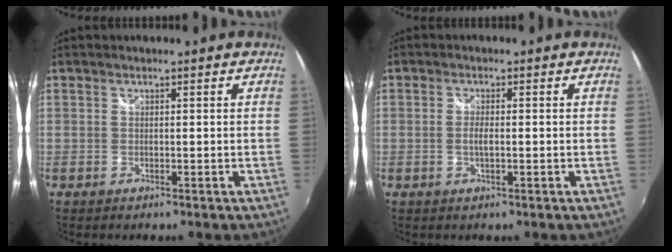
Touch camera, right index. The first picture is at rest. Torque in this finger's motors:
{"motor_torque": [0.32, 0.19, 0.08, 0.01]}